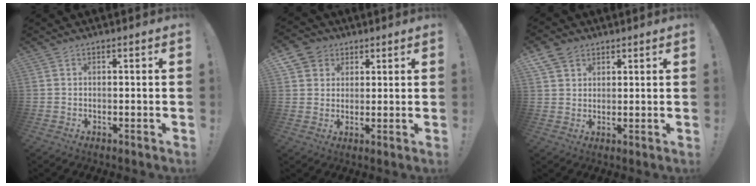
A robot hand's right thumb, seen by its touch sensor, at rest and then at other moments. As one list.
[{"total": 6.5, "force": [3.2, 5.5, 1.0], "torque": [-0.012, -0.018, 0.064]}, {"total": 6.0, "force": [3.8, 4.3, 1.9], "torque": [-0.038, -0.014, 0.078]}]